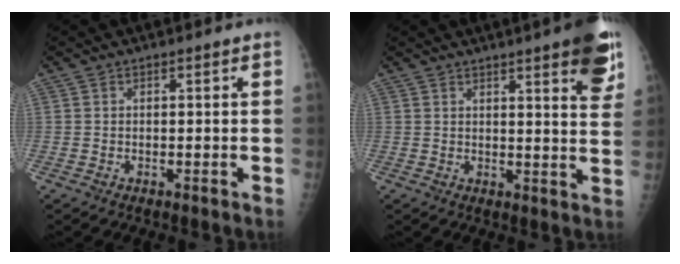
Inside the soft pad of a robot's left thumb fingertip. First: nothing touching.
{"total": 10.8, "force": [6.2, 2.0, 8.6], "torque": [-0.086, -0.026, 0.070]}